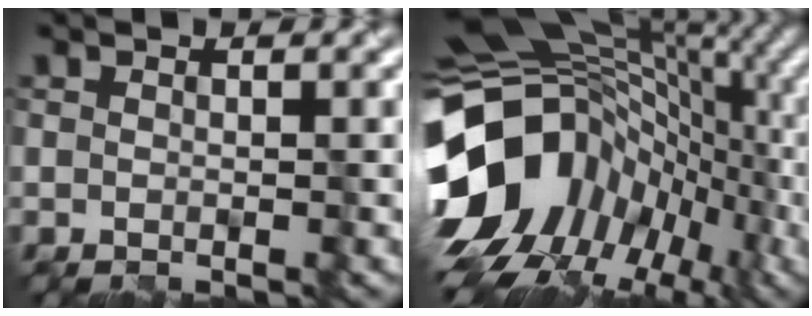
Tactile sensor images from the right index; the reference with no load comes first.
{"total": 14.3, "force": [-1.6, 11.3, 8.6], "torque": [-0.167, 0.003, -0.030]}